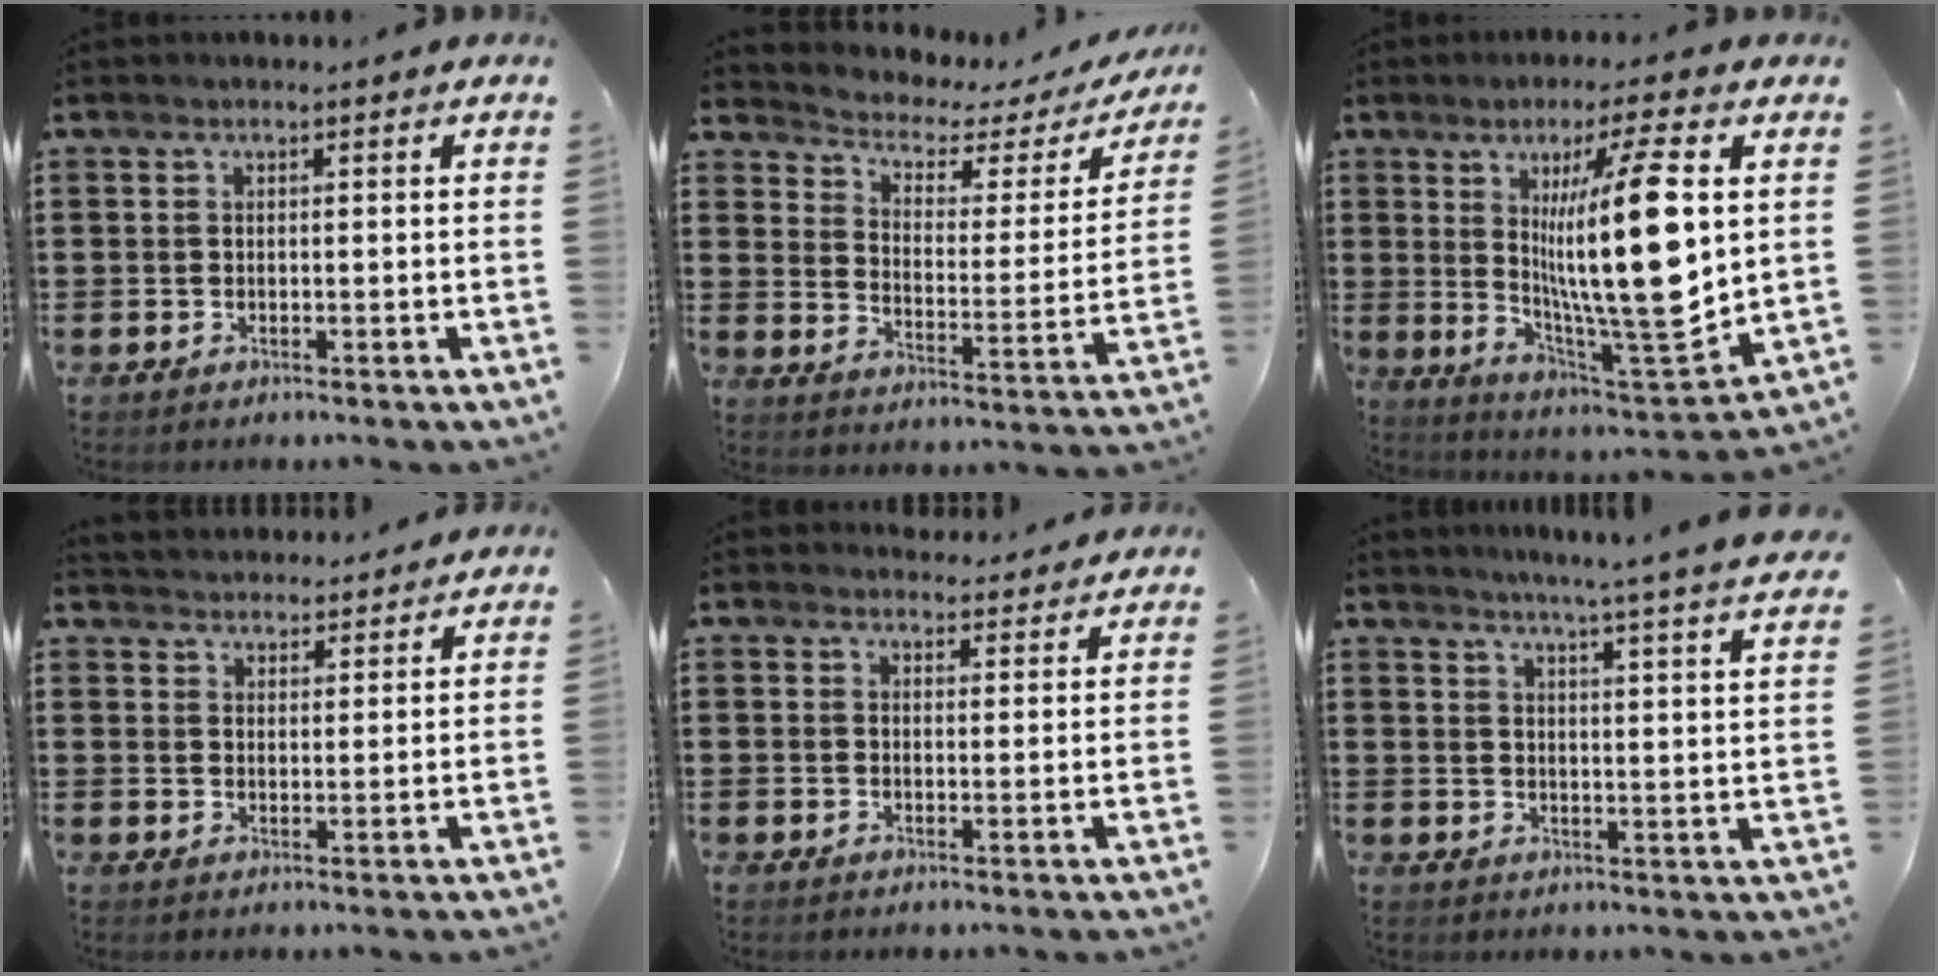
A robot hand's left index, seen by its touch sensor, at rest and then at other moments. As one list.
[{"total": 2.8, "force": [2.1, 1.3, 1.2], "torque": [-0.042, -0.022, 0.024]}, {"total": 17.9, "force": [3.7, 3.4, 17.2], "torque": [-0.307, -0.025, 0.048]}, {"total": 3.2, "force": [3.1, 0.8, -0.7], "torque": [-0.001, -0.012, 0.056]}, {"total": 3.0, "force": [2.9, 0.8, 0.2], "torque": [-0.004, -0.011, 0.053]}, {"total": 4.8, "force": [4.4, -1.3, 1.4], "torque": [-0.037, -0.039, 0.069]}]